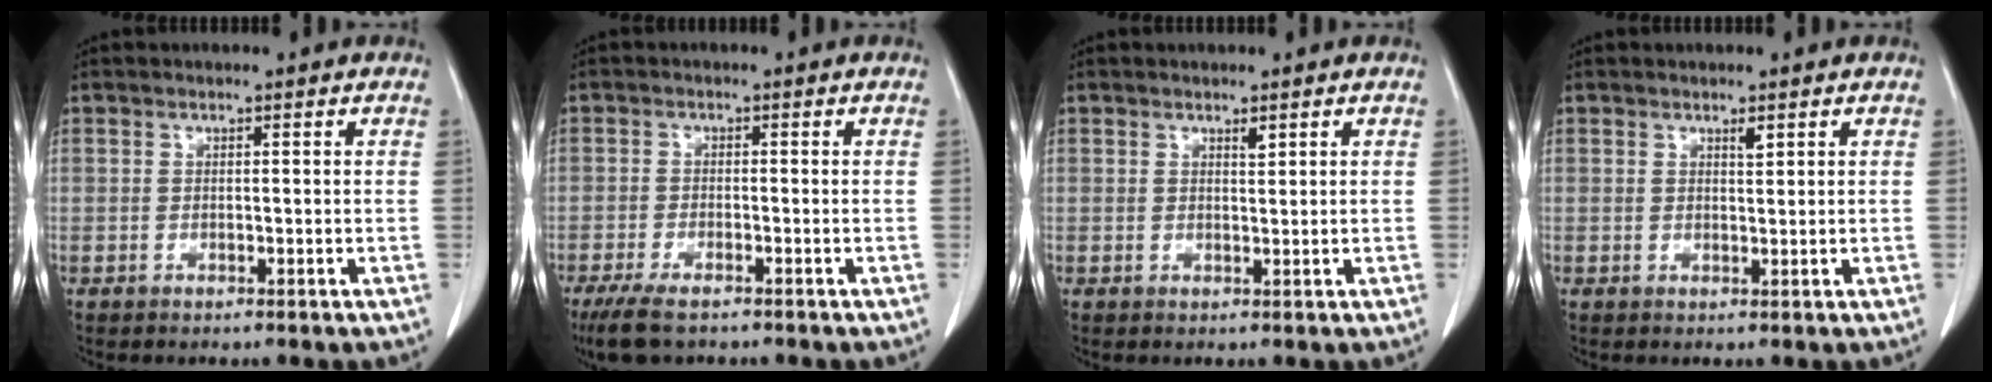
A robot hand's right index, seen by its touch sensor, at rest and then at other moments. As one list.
[{"total": 5.8, "force": [-4.3, 1.4, 3.7], "torque": [-0.074, -0.016, -0.069]}, {"total": 0.8, "force": [0.6, 0.2, 0.6], "torque": [-0.015, -0.006, 0.010]}, {"total": 1.0, "force": [0.6, 0.2, 0.7], "torque": [-0.016, -0.005, 0.011]}]